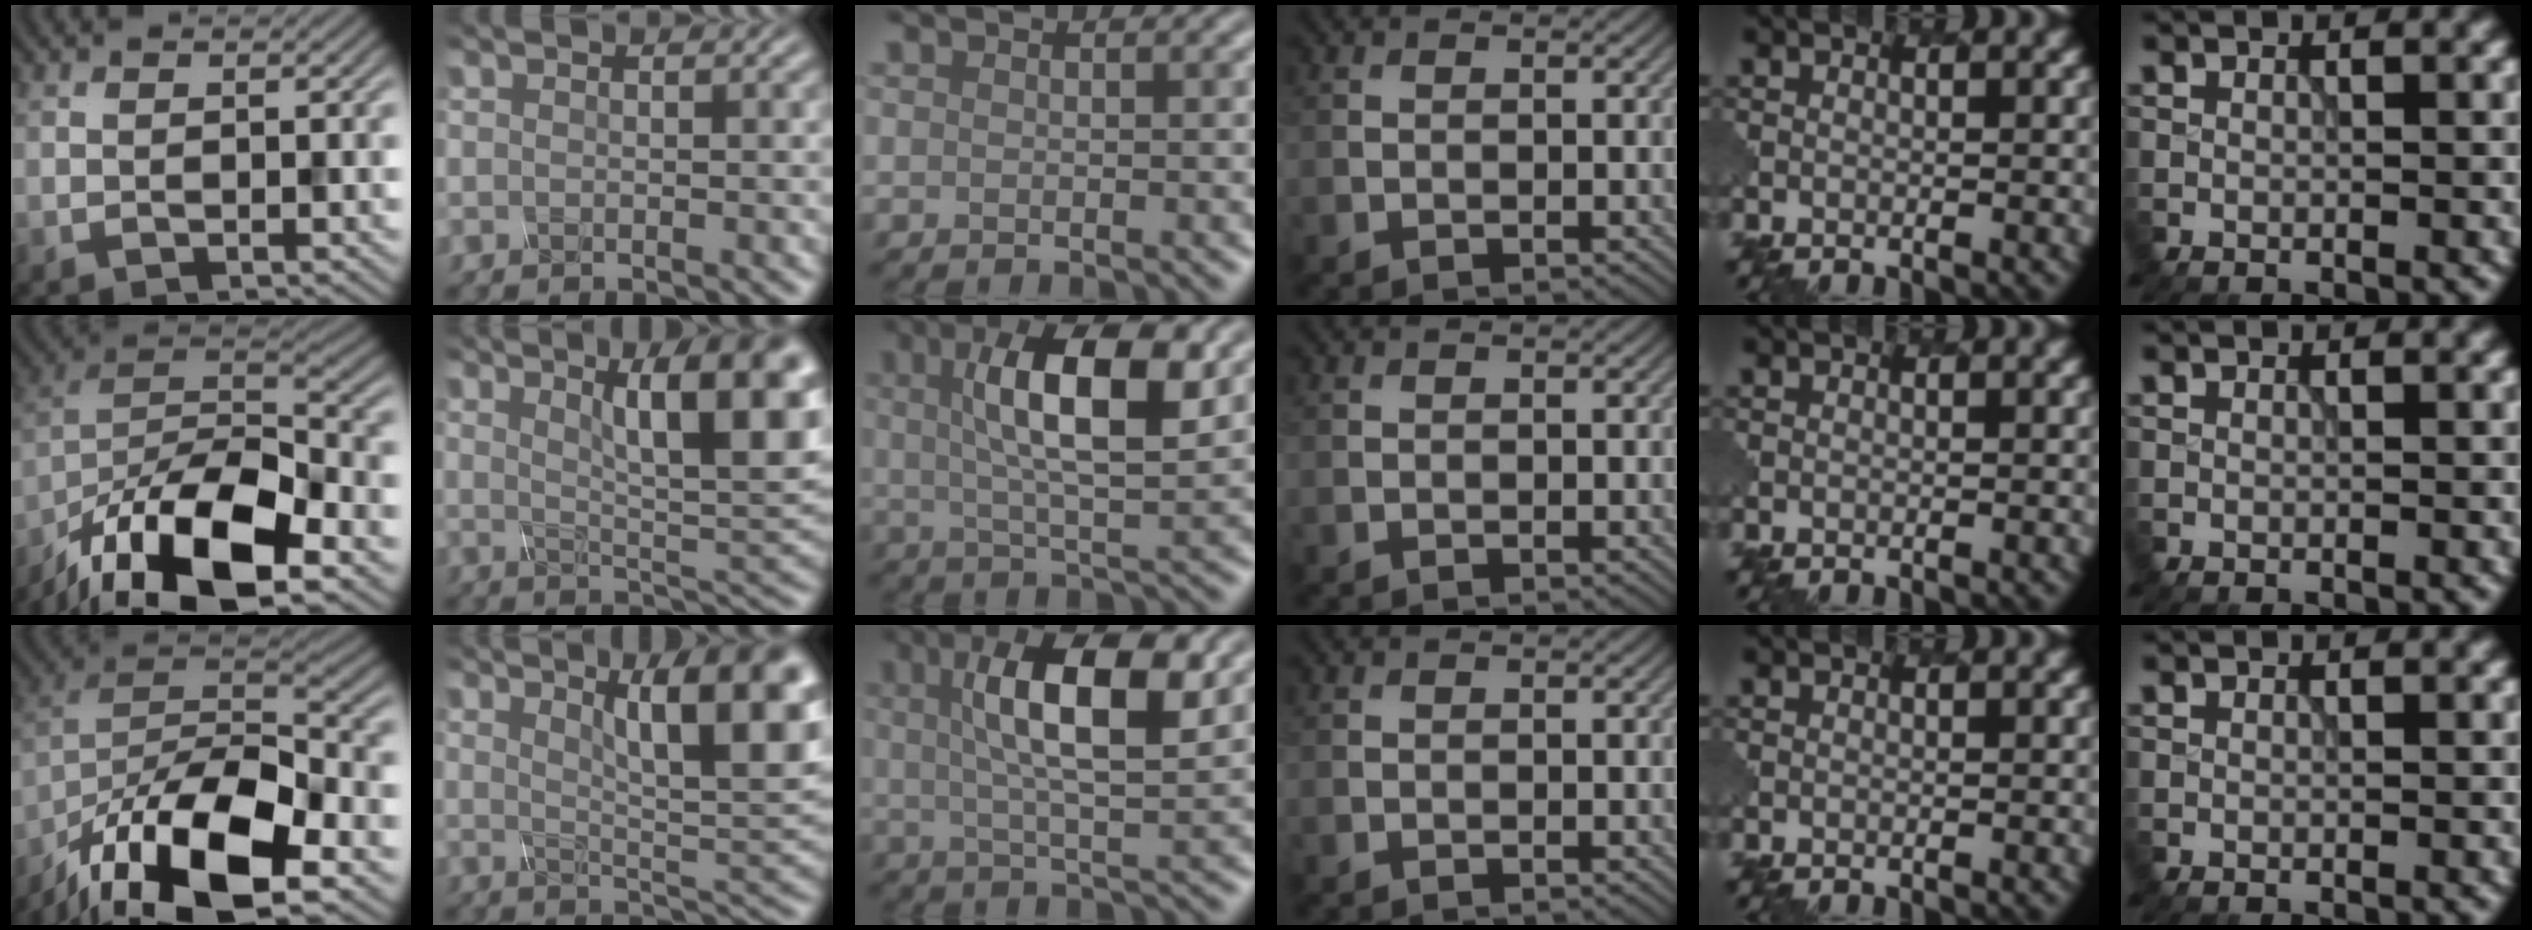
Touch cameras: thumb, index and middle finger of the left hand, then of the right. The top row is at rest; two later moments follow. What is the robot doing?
{"motion": "twist", "object": "rubiks cube"}